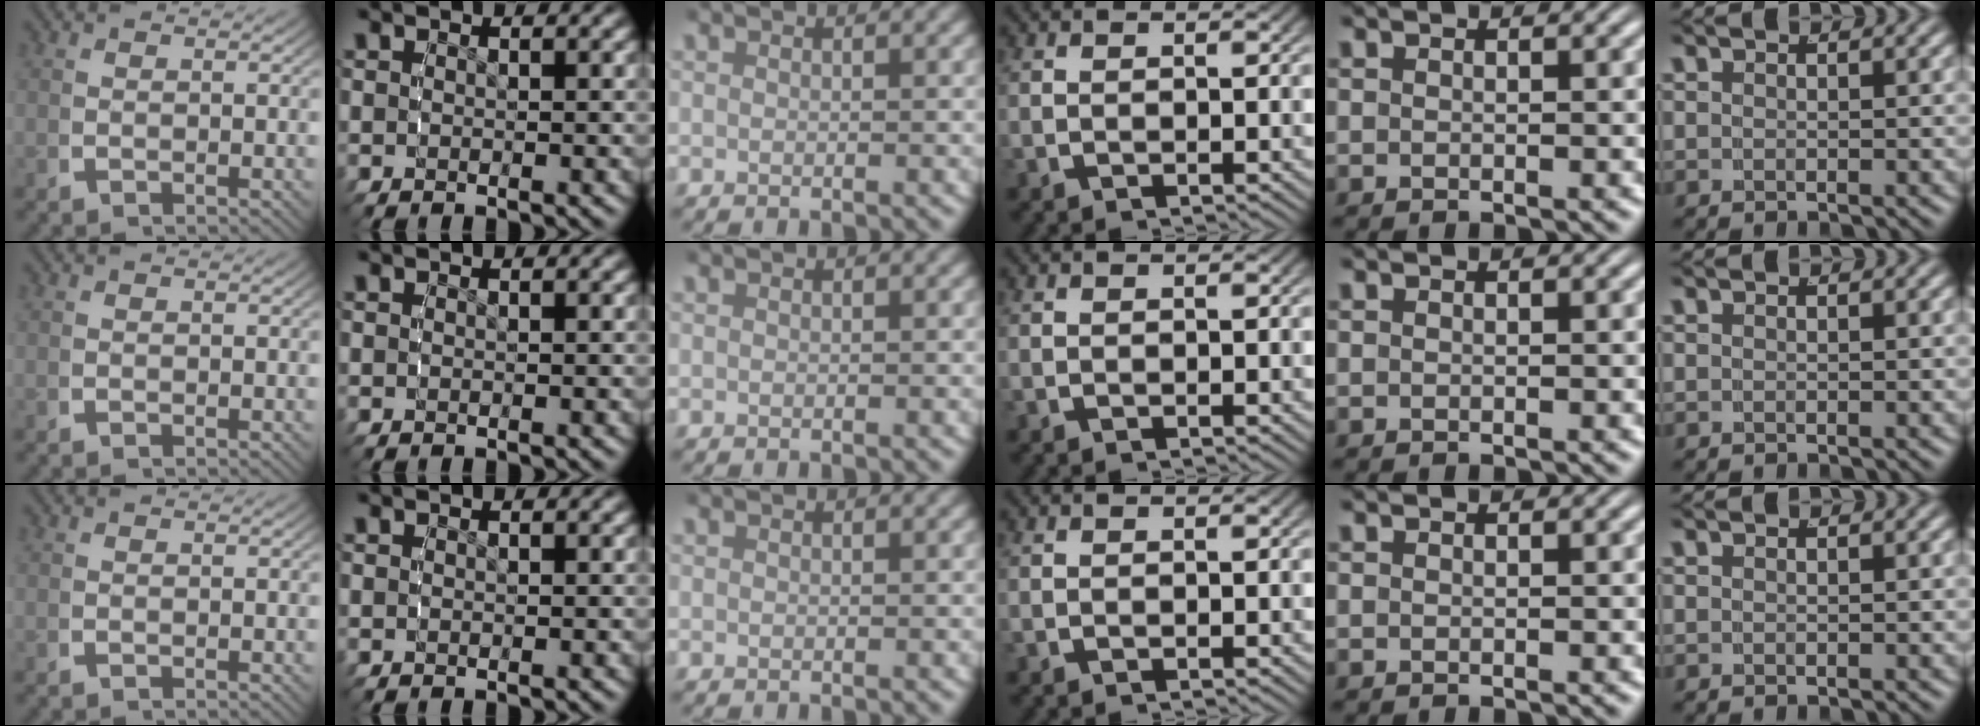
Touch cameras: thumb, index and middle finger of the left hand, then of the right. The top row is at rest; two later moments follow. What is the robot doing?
{"motion": "reach", "object": "pen bag"}